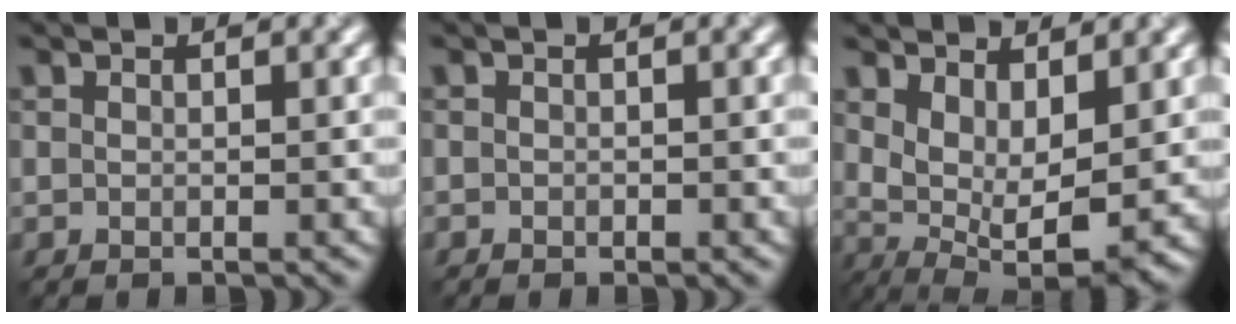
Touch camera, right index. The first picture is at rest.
{"total": 0.7, "force": [-0.6, -0.2, -0.2], "torque": [-0.001, 0.007, 0.000]}
{"total": 5.4, "force": [1.0, 2.6, 4.7], "torque": [-0.093, -0.009, 0.039]}